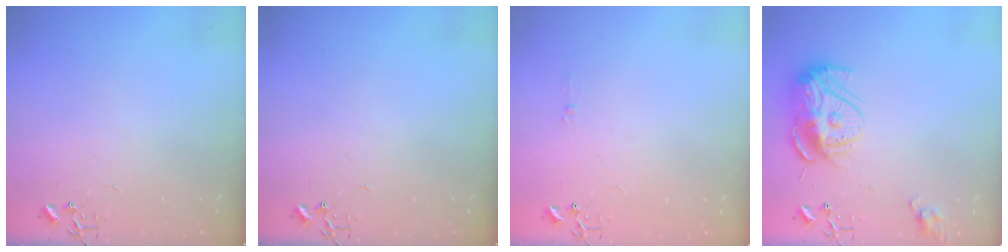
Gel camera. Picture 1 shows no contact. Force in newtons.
{"total": 0.0}
{"total": 3.3, "press": 3.2, "slide": 0.4}
{"total": 13.5, "press": 13.4, "slide": 1.1}